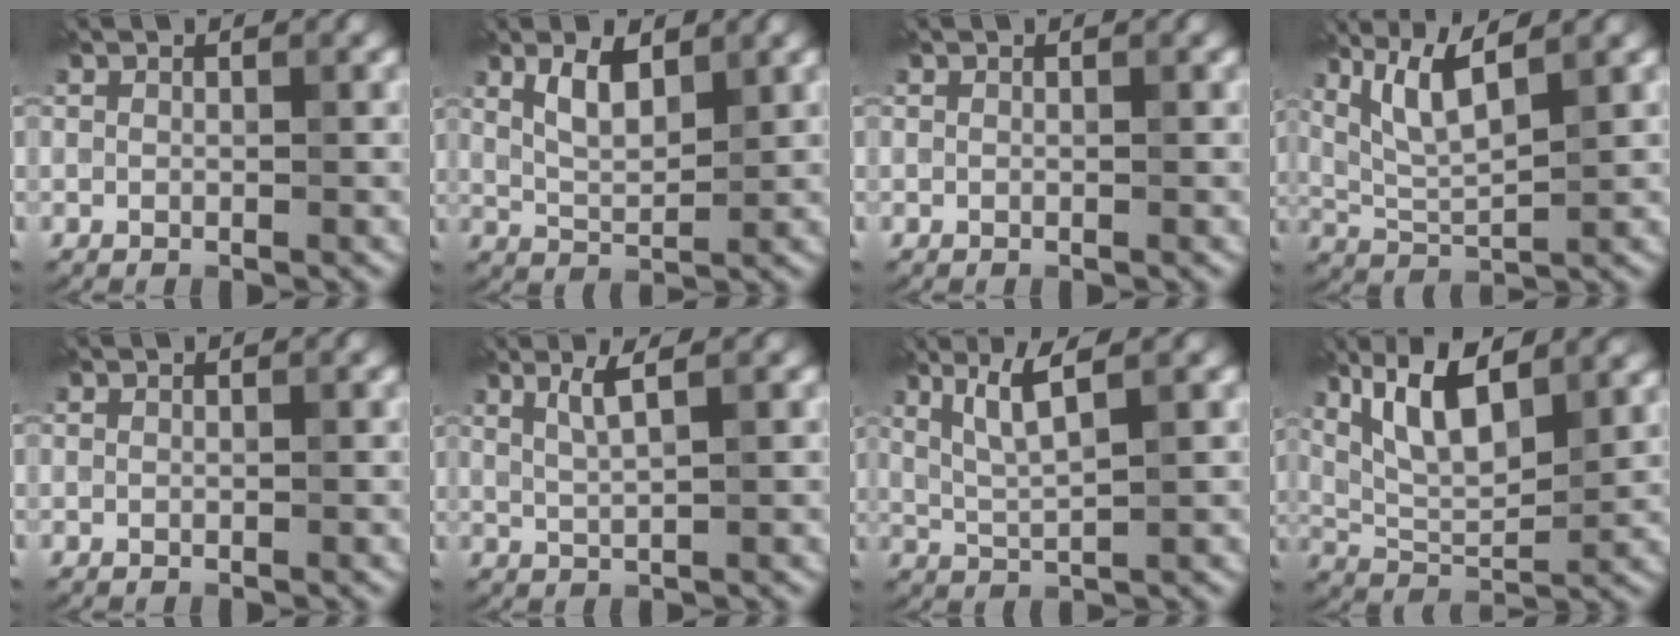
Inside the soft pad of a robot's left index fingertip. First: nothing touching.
{"total": 3.1, "force": [1.8, 1.2, 2.2], "torque": [-0.047, 0.005, 0.035]}
{"total": 0.0}
{"total": 4.9, "force": [2.8, 0.9, 3.9], "torque": [-0.083, 0.005, 0.060]}
{"total": 0.0}
{"total": 2.2, "force": [1.3, 0.2, 1.7], "torque": [-0.032, 0.008, 0.024]}
{"total": 3.7, "force": [1.9, 0.4, 3.1], "torque": [-0.065, 0.008, 0.042]}
{"total": 7.8, "force": [4.3, 2.6, 6.0], "torque": [-0.114, 0.011, 0.083]}